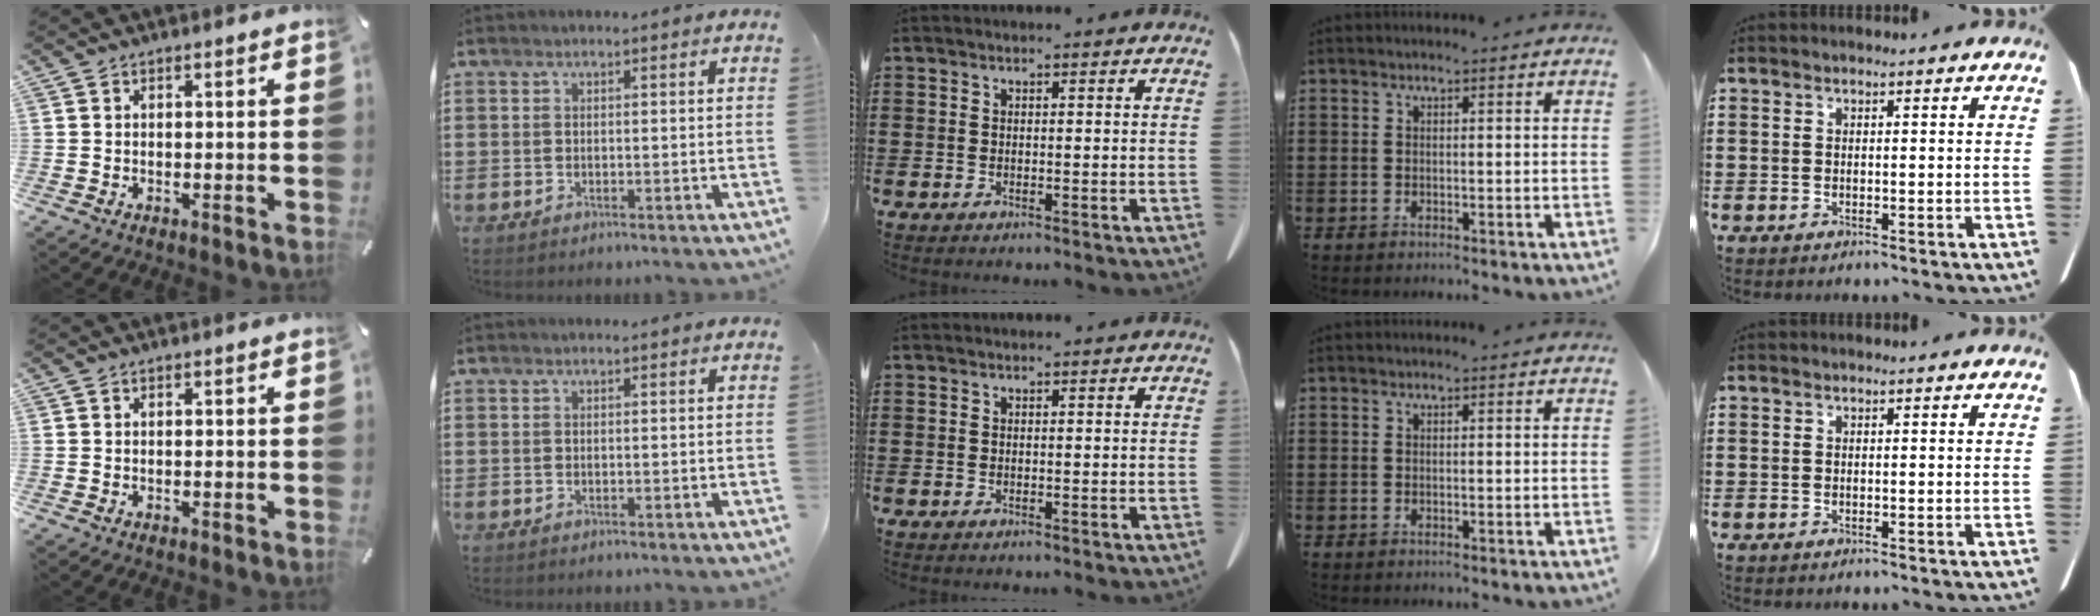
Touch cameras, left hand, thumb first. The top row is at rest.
{}